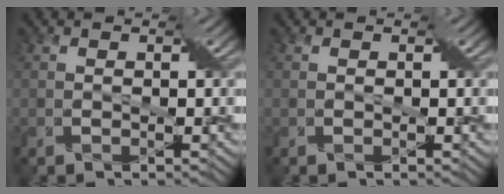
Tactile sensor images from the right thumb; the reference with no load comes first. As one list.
[{"total": 0.0}]